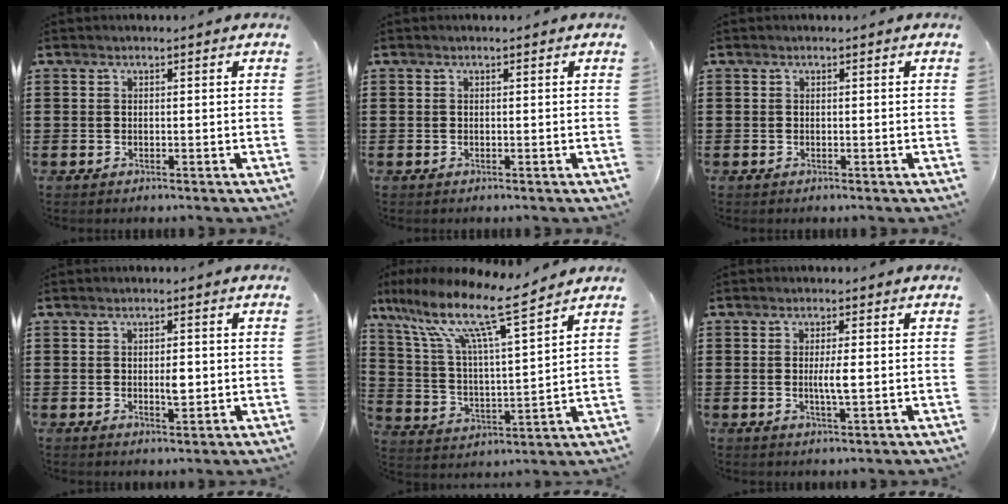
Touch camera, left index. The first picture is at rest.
{"total": 0.0}
{"total": 0.0}
{"total": 2.7, "force": [-0.1, 1.1, 2.5], "torque": [-0.039, -0.003, -0.003]}
{"total": 12.3, "force": [9.2, 1.4, 8.0], "torque": [-0.186, -0.052, 0.153]}
{"total": 3.0, "force": [-0.1, 0.3, 3.0], "torque": [-0.055, -0.006, -0.003]}